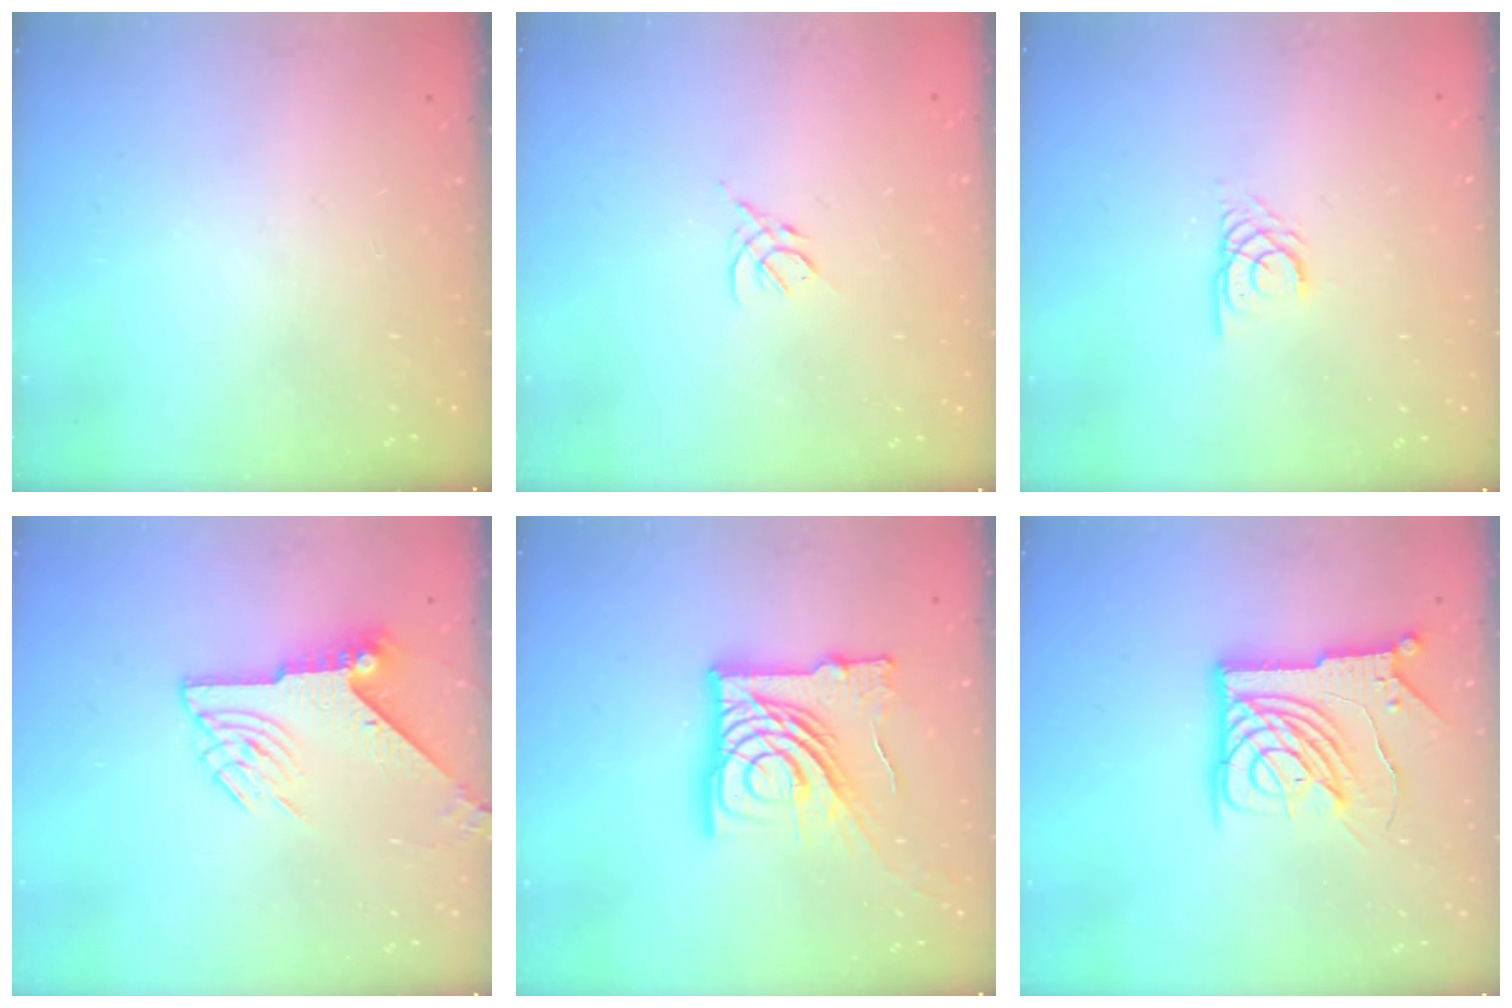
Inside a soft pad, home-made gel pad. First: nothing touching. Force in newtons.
{"total": 3.1, "press": 3.0, "slide": 0.8}
{"total": 2.3, "press": 2.3, "slide": 0.1}
{"total": 9.2, "press": 9.2, "slide": 0.6}
{"total": 22.2, "press": 22.1, "slide": 2.7}
{"total": 14.0, "press": 13.9, "slide": 1.7}